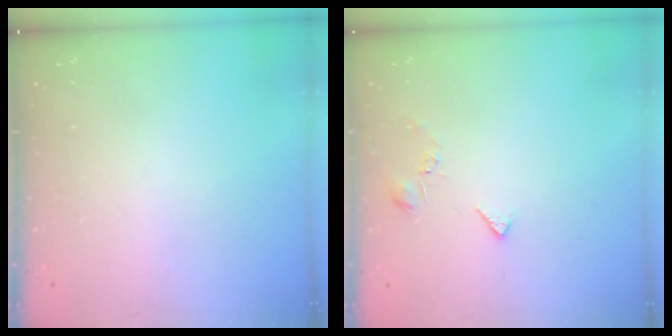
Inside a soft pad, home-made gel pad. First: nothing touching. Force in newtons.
{"total": 4.4, "press": 4.3, "slide": 0.7}